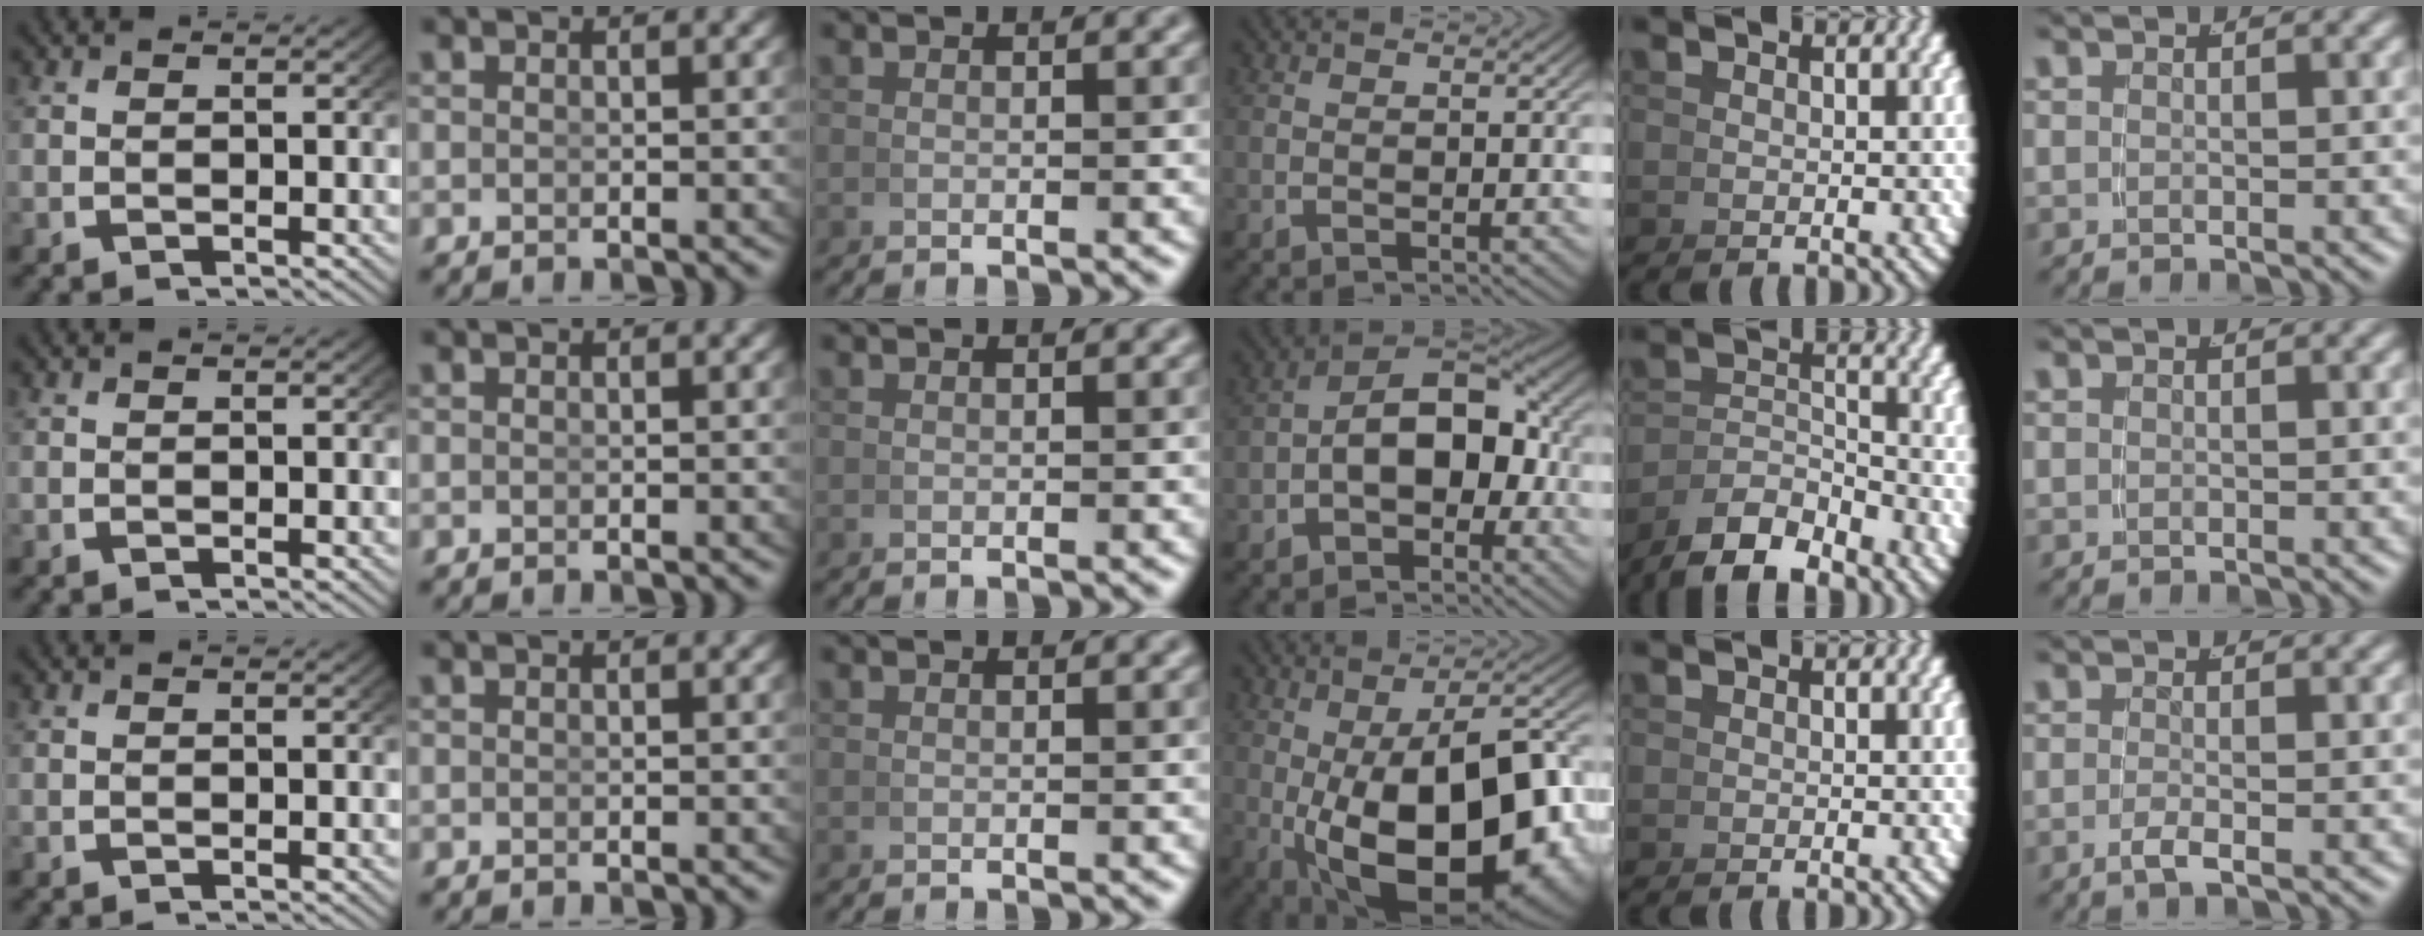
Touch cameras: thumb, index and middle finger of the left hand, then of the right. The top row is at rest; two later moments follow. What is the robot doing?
{"motion": "lift_and_place", "object": "bowl"}